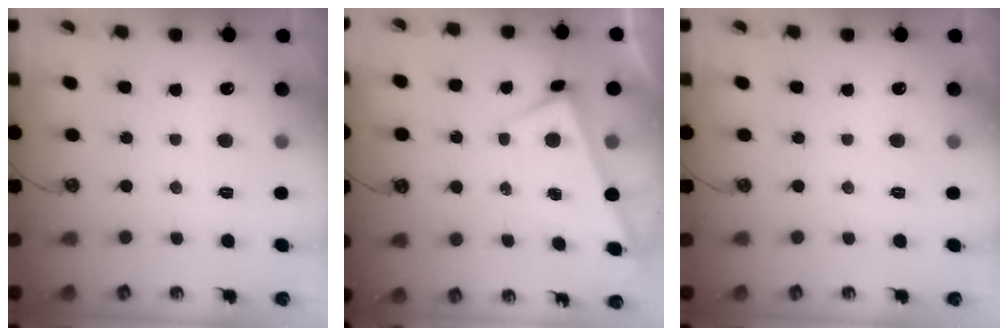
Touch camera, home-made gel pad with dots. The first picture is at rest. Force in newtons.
{"total": 3.1, "press": 3.1, "slide": 0.1}
{"total": 0.0}